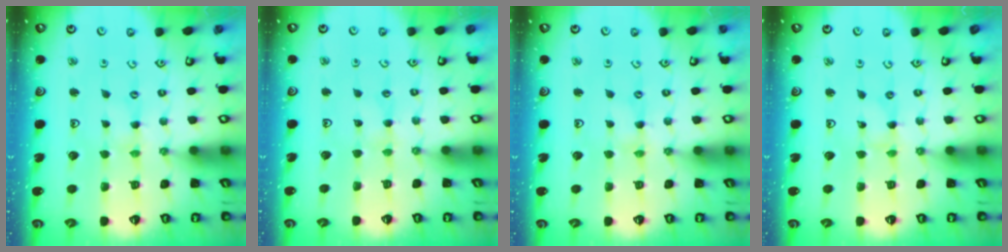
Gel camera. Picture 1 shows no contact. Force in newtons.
{"total": 1.1, "press": 1.1, "slide": 0.3}
{"total": 0.8, "press": 0.8, "slide": 0.2}
{"total": 0.0}